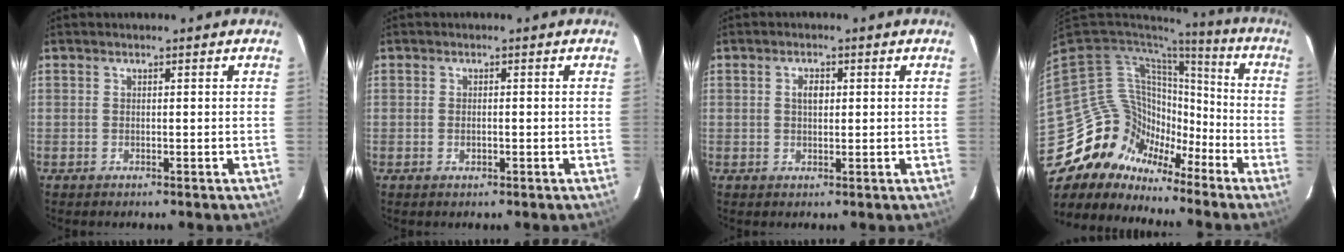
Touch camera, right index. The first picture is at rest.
{"total": 1.3, "force": [-0.4, 0.7, 1.0], "torque": [-0.020, 0.001, -0.007]}
{"total": 2.3, "force": [0.5, 1.4, 1.7], "torque": [-0.029, 0.006, 0.007]}
{"total": 15.3, "force": [-11.1, 10.3, 2.1], "torque": [-0.056, 0.038, -0.199]}